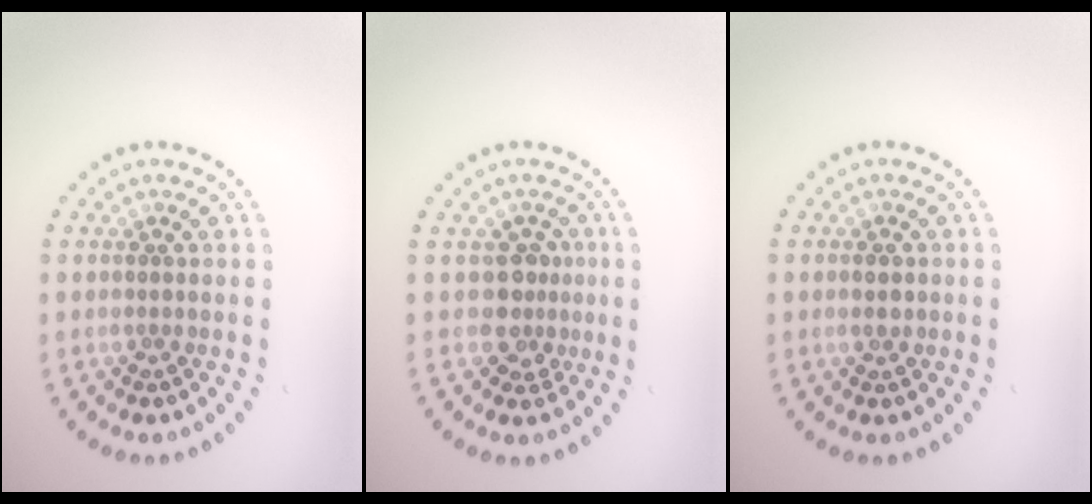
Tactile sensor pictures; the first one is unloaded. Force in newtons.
{"total": 2.5, "press": 1.9, "slide": 1.6}
{"total": 1.5, "press": 1.5, "slide": 0.1}